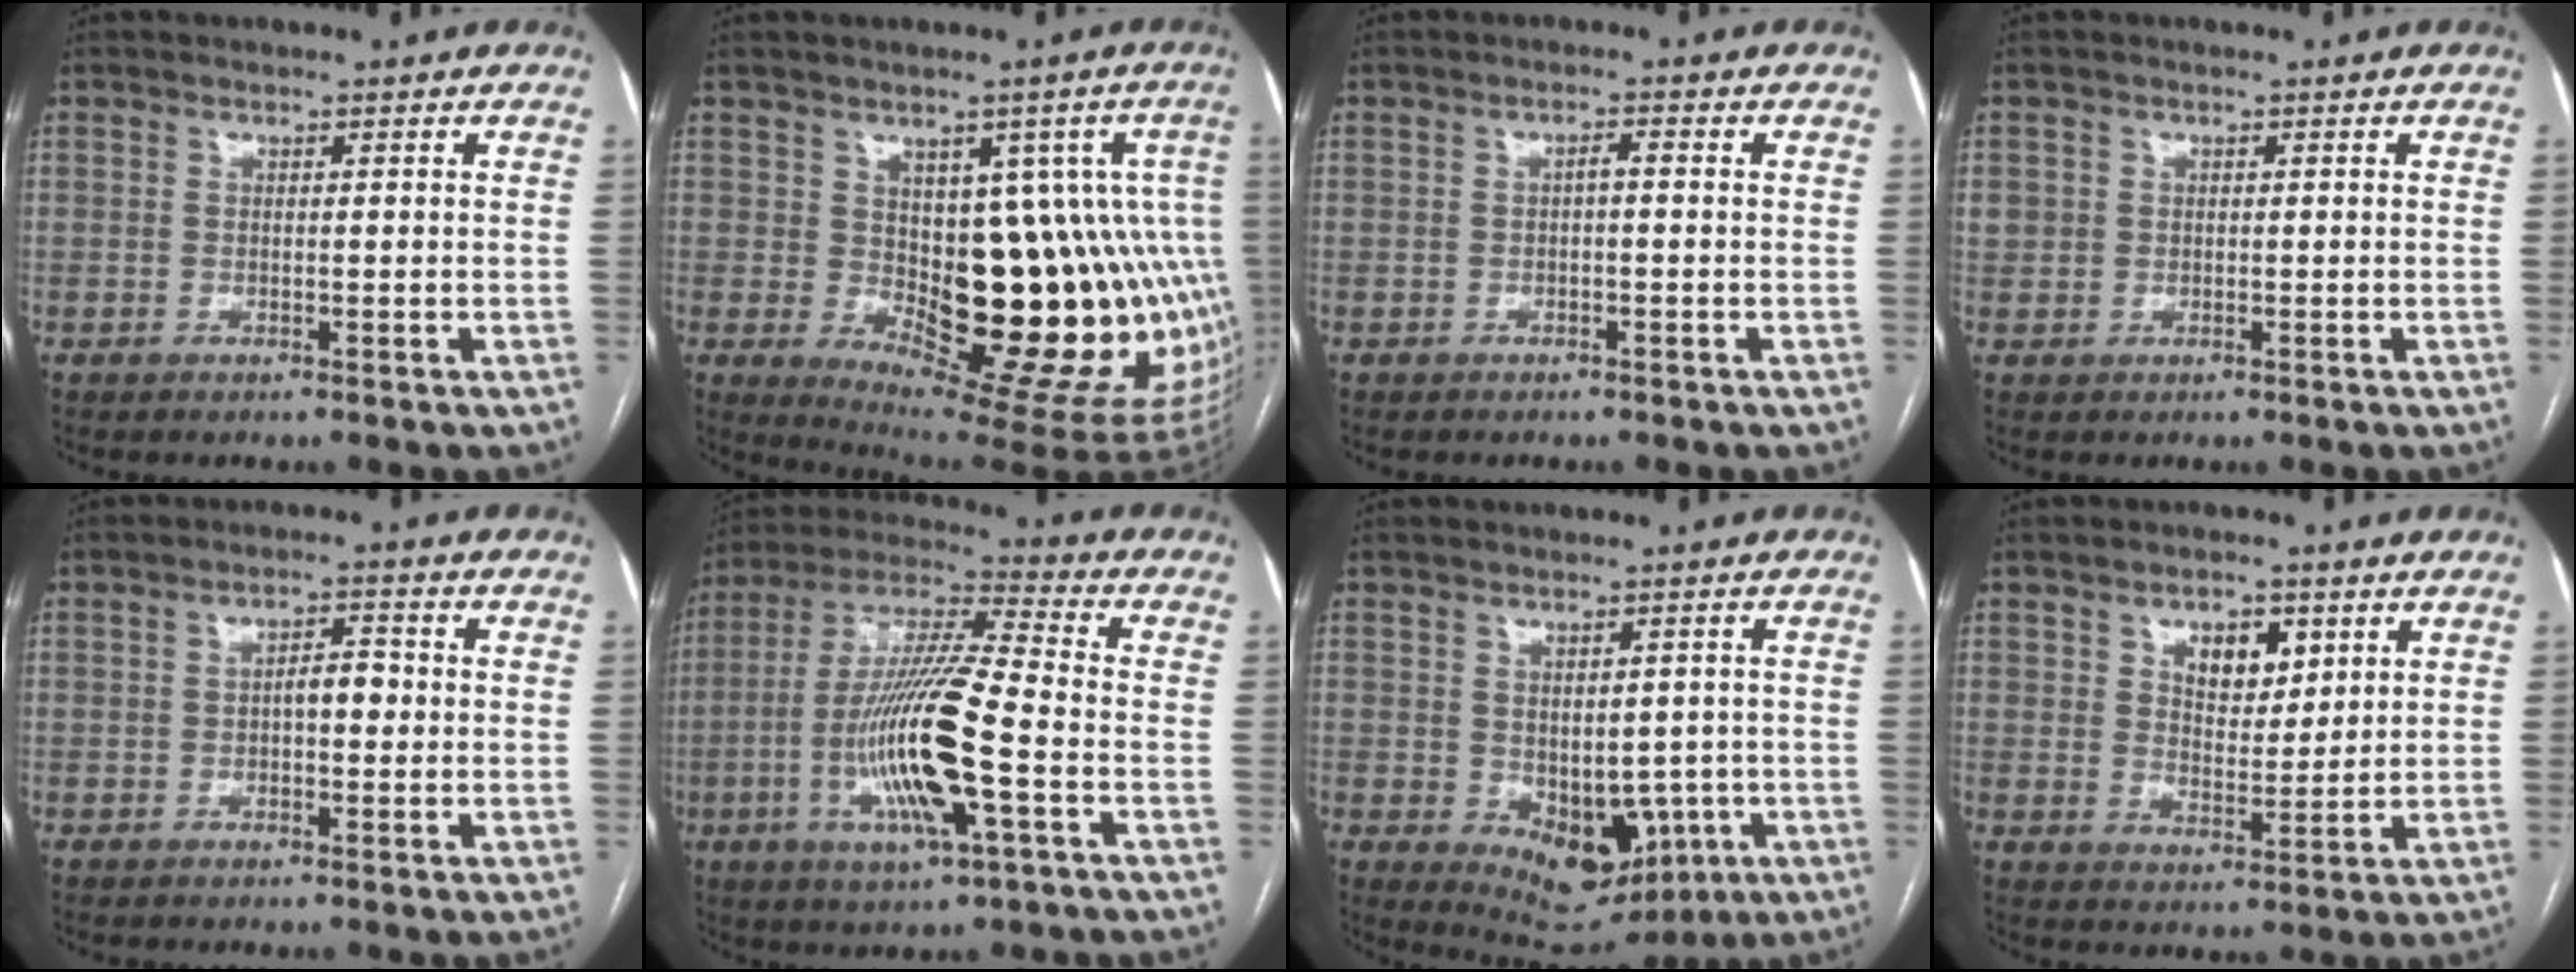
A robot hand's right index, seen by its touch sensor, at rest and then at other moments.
{"total": 18.8, "force": [-0.8, 7.1, 17.4], "torque": [-0.150, 0.022, 0.014]}
{"total": 1.2, "force": [0.0, 0.3, 1.2], "torque": [-0.018, 0.005, 0.000]}
{"total": 2.0, "force": [0.5, 1.9, 0.4], "torque": [0.003, 0.009, 0.012]}
{"total": 3.1, "force": [-0.2, 1.3, 2.8], "torque": [-0.043, 0.013, -0.004]}
{"total": 17.4, "force": [-4.6, 1.9, 16.6], "torque": [-0.336, -0.008, -0.083]}
{"total": 10.2, "force": [-2.4, 6.7, 7.3], "torque": [-0.101, -0.001, -0.014]}
{"total": 5.9, "force": [2.8, 3.2, 4.1], "torque": [-0.062, 0.001, 0.049]}